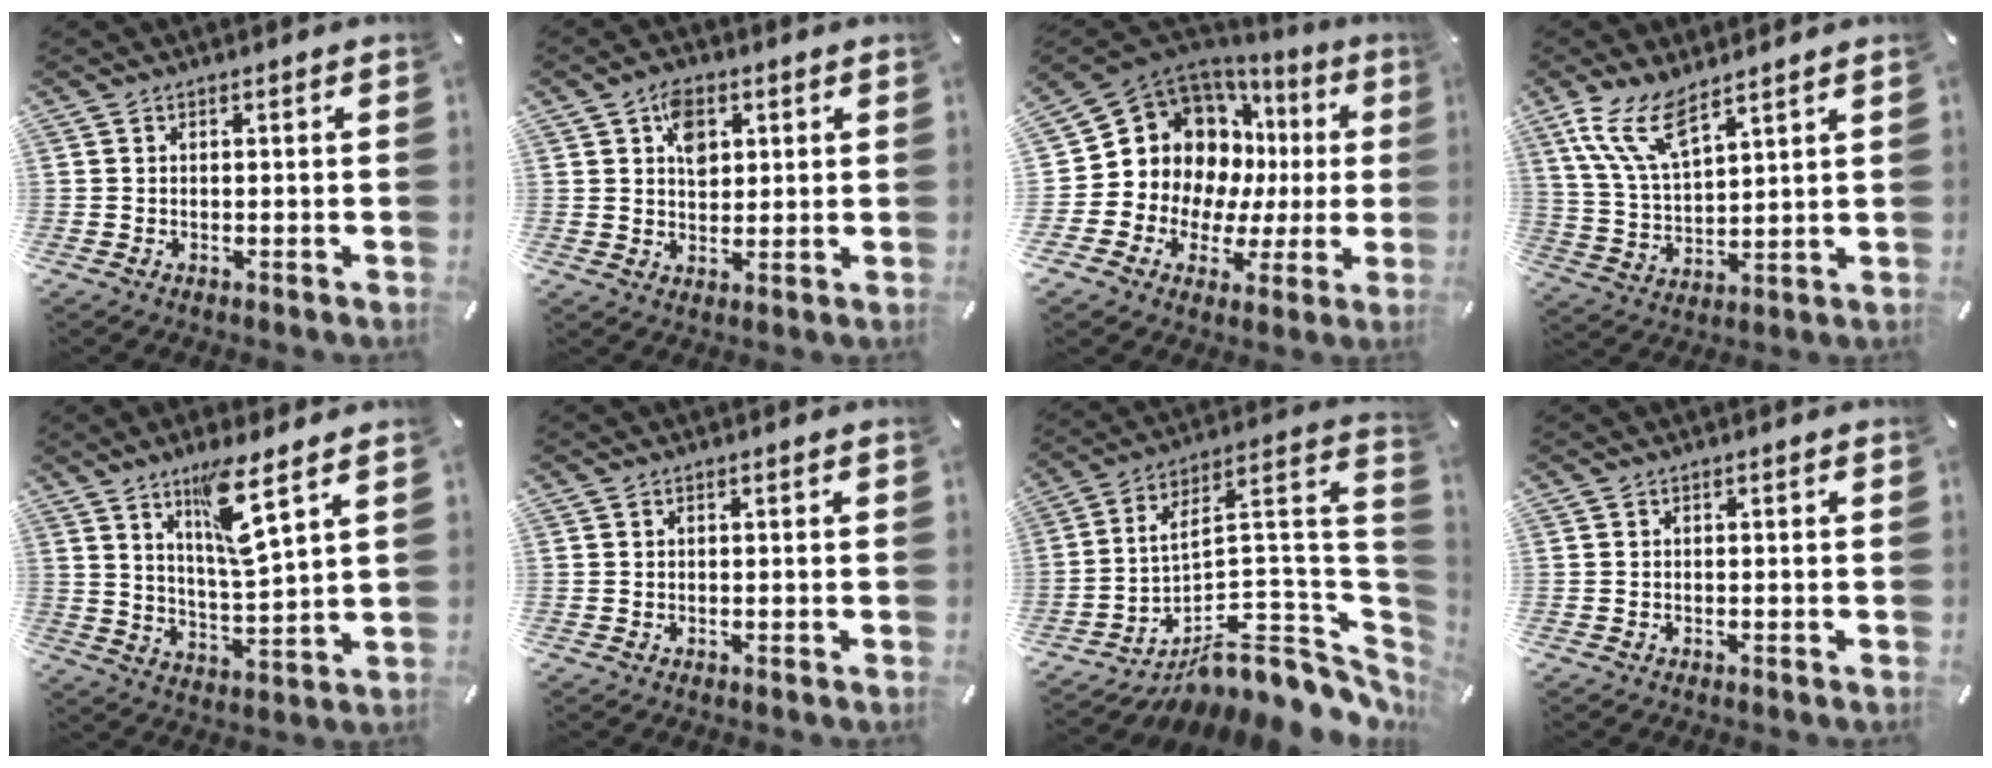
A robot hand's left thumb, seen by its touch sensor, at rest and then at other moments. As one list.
[{"total": 6.5, "force": [2.2, 4.8, 3.9], "torque": [-0.055, -0.004, 0.036]}, {"total": 14.8, "force": [5.1, 12.5, 6.2], "torque": [-0.109, -0.058, 0.114]}, {"total": 11.5, "force": [8.1, 3.9, 7.2], "torque": [-0.173, -0.033, 0.152]}, {"total": 10.9, "force": [6.8, 1.4, 8.4], "torque": [-0.149, -0.032, 0.112]}, {"total": 0.0}, {"total": 13.1, "force": [-6.8, 6.4, 9.1], "torque": [-0.082, -0.036, -0.114]}, {"total": 0.0}]